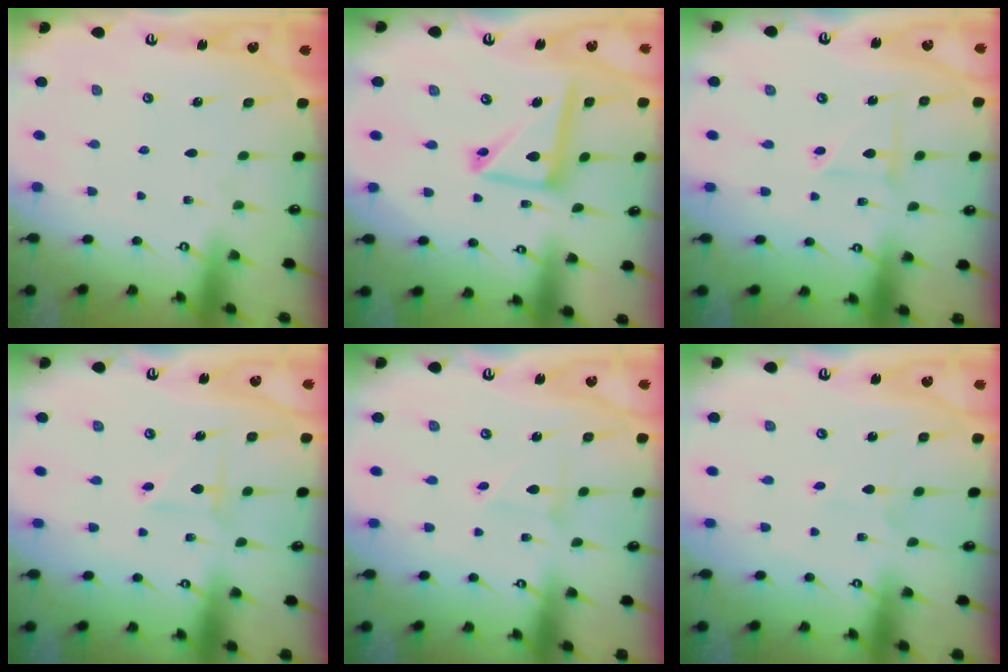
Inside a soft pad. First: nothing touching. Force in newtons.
{"total": 13.3, "press": 13.3, "slide": 1.4}
{"total": 3.3, "press": 3.3, "slide": 0.3}
{"total": 2.8, "press": 2.8, "slide": 0.3}
{"total": 2.1, "press": 2.1, "slide": 0.2}
{"total": 1.3, "press": 1.3, "slide": 0.1}